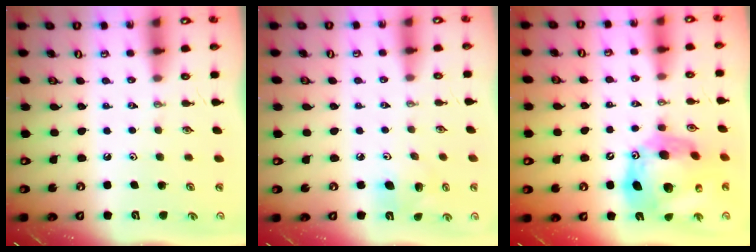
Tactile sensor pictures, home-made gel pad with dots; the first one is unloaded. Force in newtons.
{"total": 7.8, "press": 7.7, "slide": 1.3}
{"total": 20.7, "press": 20.6, "slide": 2.0}